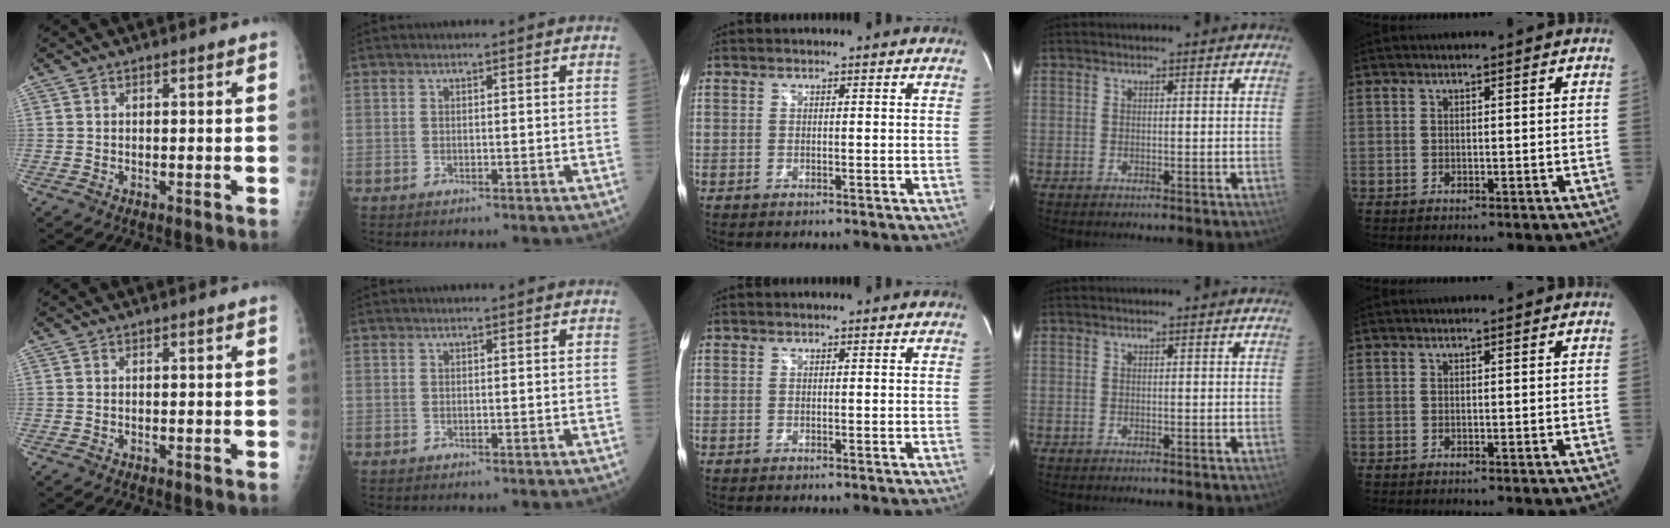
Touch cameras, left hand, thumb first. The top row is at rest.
{}